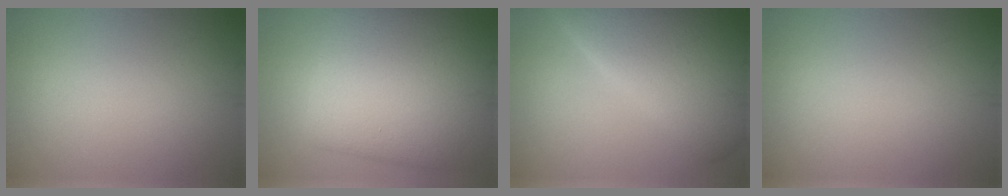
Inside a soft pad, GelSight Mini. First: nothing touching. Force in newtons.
{"total": 13.0, "press": 13.0, "slide": 0.4}
{"total": 13.6, "press": 13.6, "slide": 0.4}
{"total": 0.0}